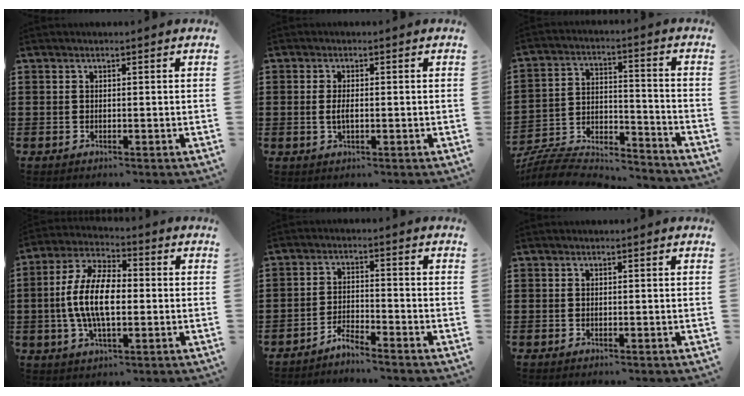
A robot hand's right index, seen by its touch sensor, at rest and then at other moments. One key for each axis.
{"total": 2.2, "fx": -0.1, "fy": 0.8, "fz": 2.0, "tx": -0.054, "ty": -0.006, "tz": -0.007}
{"total": 7.2, "fx": -6.8, "fy": 1.4, "fz": 1.6, "tx": -0.039, "ty": -0.002, "tz": -0.138}
{"total": 10.3, "fx": -0.8, "fy": 4.7, "fz": 9.1, "tx": -0.203, "ty": -0.001, "tz": -0.021}
{"total": 3.2, "fx": -3.2, "fy": -0.4, "fz": 0.1, "tx": -0.016, "ty": -0.001, "tz": -0.069}
{"total": 0.0}